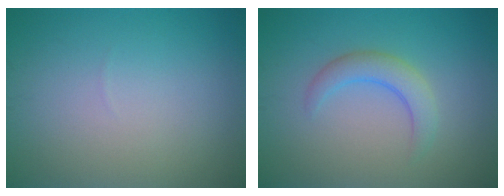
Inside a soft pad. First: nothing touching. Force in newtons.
{"total": 2.8, "press": 2.8, "slide": 0.2}